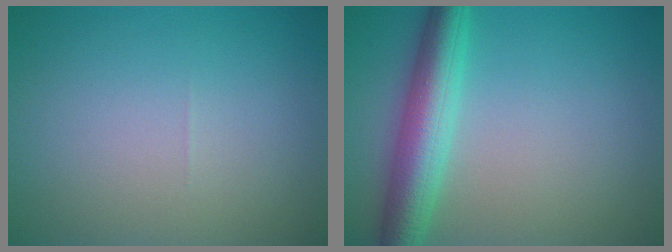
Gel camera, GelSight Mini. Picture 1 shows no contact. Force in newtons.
{"total": 5.8, "press": 5.8, "slide": 0.0}